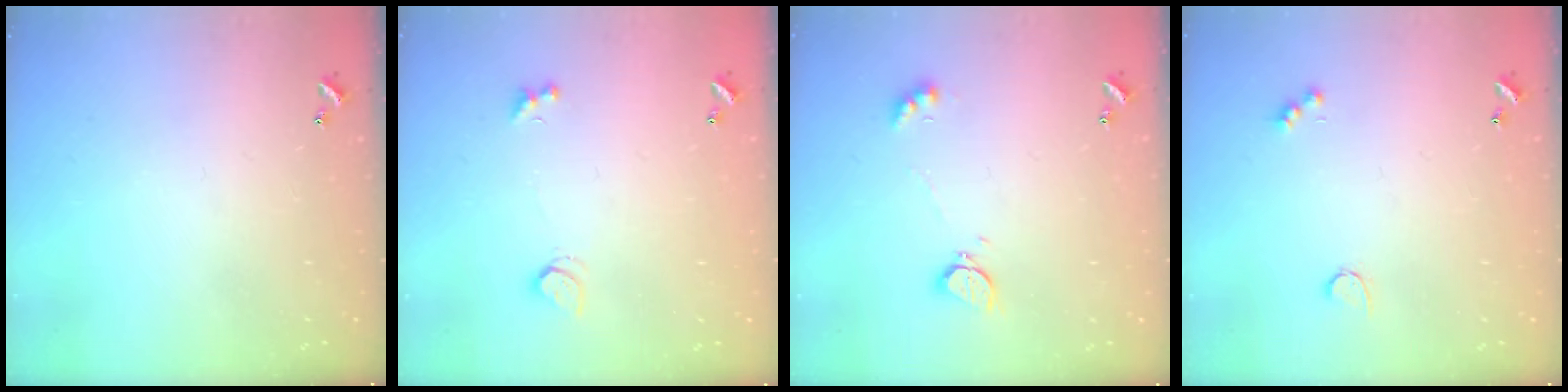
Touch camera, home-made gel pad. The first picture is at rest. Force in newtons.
{"total": 1.8, "press": 1.8, "slide": 0.5}
{"total": 2.3, "press": 2.3, "slide": 0.5}
{"total": 2.6, "press": 2.5, "slide": 0.5}